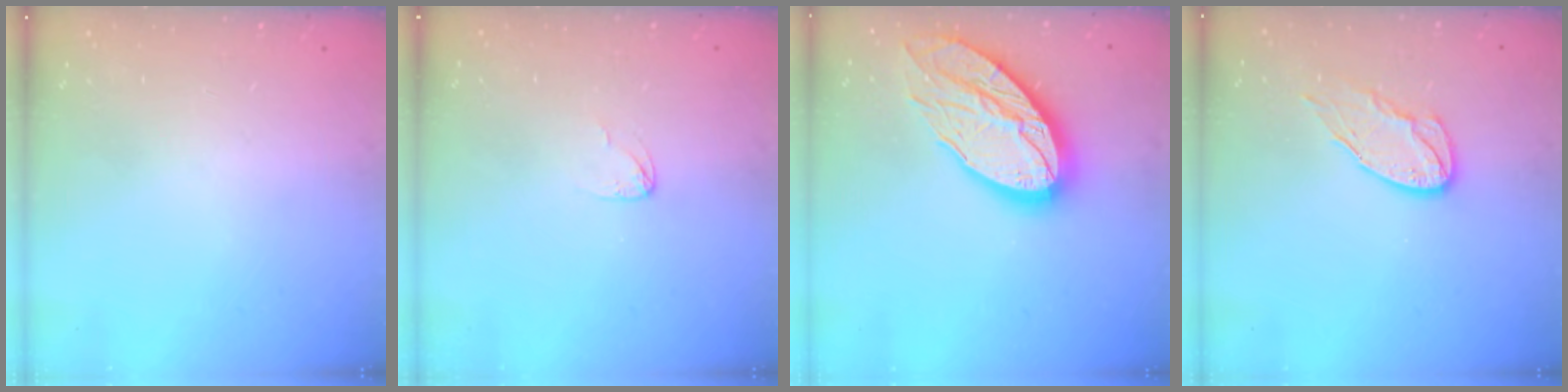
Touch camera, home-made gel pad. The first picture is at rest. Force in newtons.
{"total": 2.6, "press": 2.6, "slide": 0.1}
{"total": 21.2, "press": 21.1, "slide": 2.0}
{"total": 8.9, "press": 8.9, "slide": 0.3}